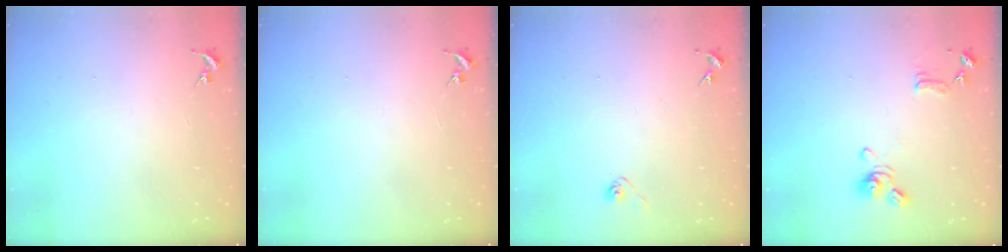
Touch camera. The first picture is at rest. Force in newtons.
{"total": 0.0}
{"total": 3.8, "press": 3.7, "slide": 1.0}
{"total": 9.8, "press": 9.7, "slide": 1.7}